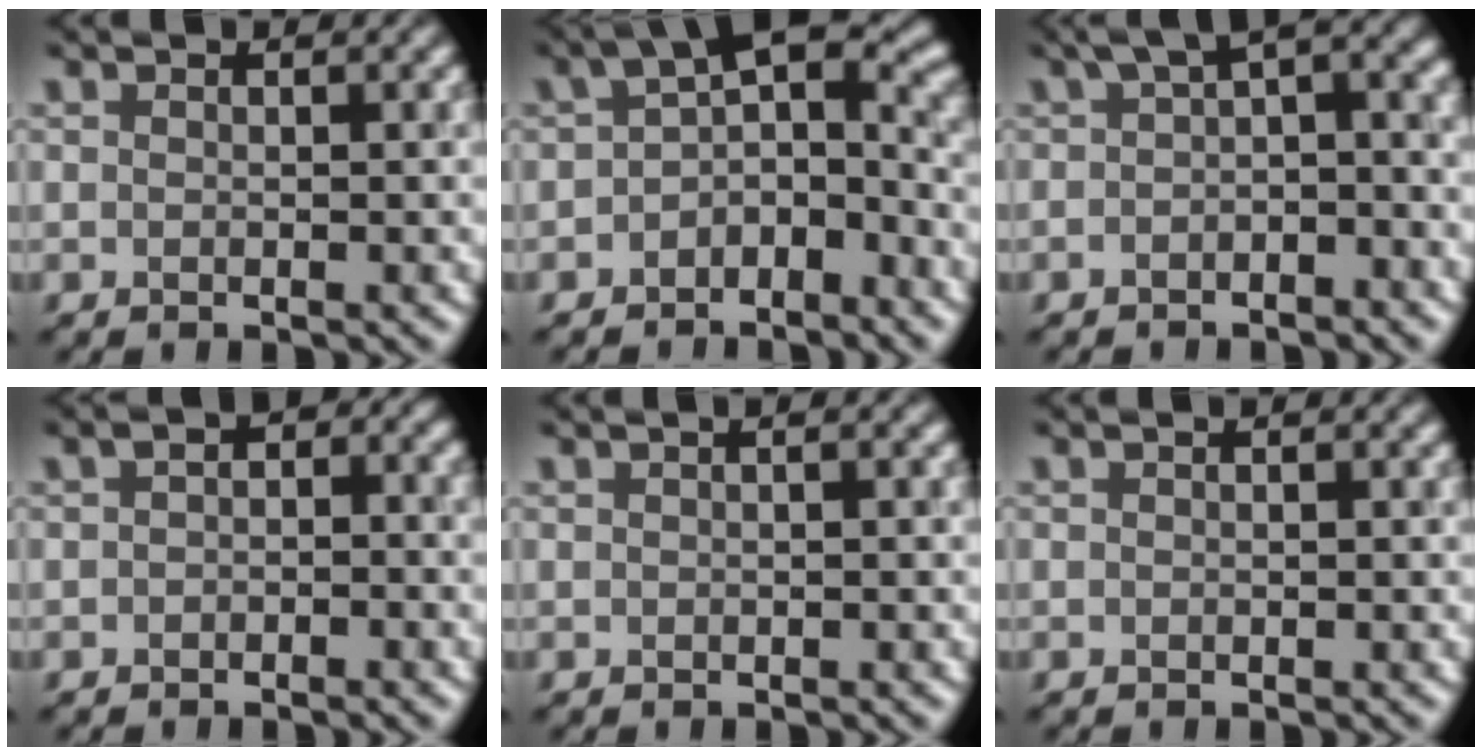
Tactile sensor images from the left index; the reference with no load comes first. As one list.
[{"total": 4.0, "force": [-1.0, 2.4, 3.1], "torque": [-0.033, 0.017, -0.034]}, {"total": 5.4, "force": [0.0, 2.6, 4.8], "torque": [-0.061, 0.015, -0.013]}, {"total": 2.0, "force": [-0.3, 1.3, 1.4], "torque": [-0.024, 0.008, -0.013]}, {"total": 0.6, "force": [0.0, 0.2, 0.6], "torque": [-0.011, 0.004, 0.002]}, {"total": 0.0}]